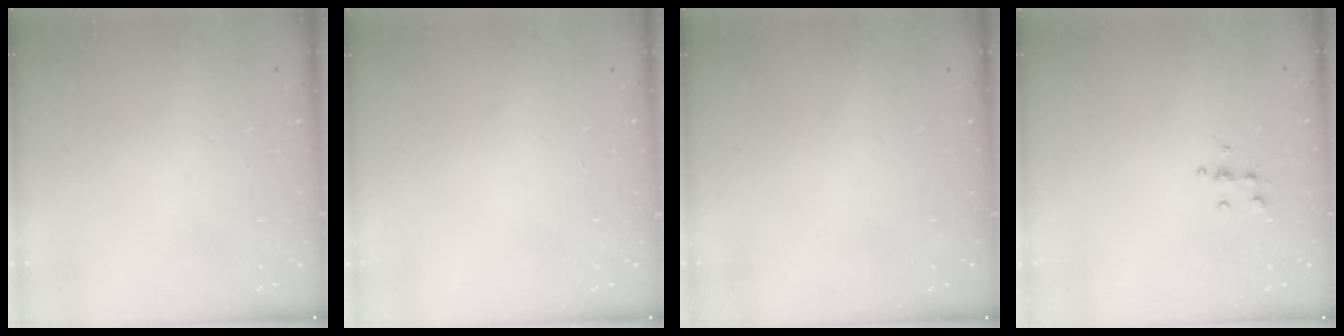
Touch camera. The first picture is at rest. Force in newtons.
{"total": 0.0}
{"total": 0.0}
{"total": 5.2, "press": 5.0, "slide": 1.1}